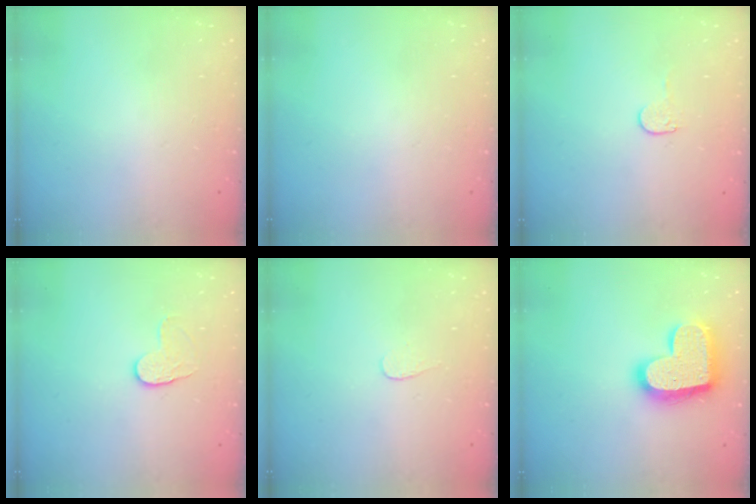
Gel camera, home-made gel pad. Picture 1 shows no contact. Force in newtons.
{"total": 0.0}
{"total": 4.0, "press": 4.0, "slide": 0.3}
{"total": 4.3, "press": 4.3, "slide": 0.4}
{"total": 3.3, "press": 3.3, "slide": 0.3}
{"total": 18.1, "press": 18.1, "slide": 1.1}